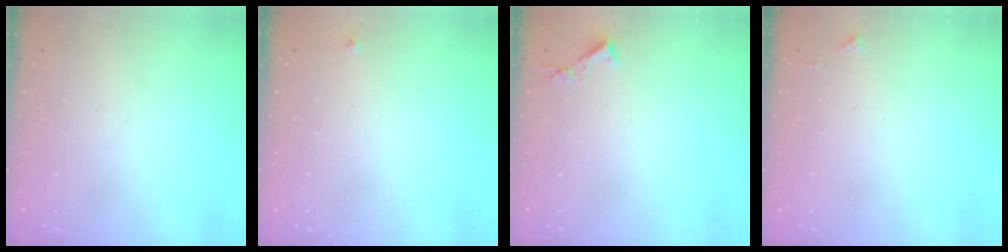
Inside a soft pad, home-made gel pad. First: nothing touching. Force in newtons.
{"total": 2.7, "press": 2.7, "slide": 0.3}
{"total": 3.8, "press": 3.8, "slide": 0.3}
{"total": 3.8, "press": 3.7, "slide": 0.6}